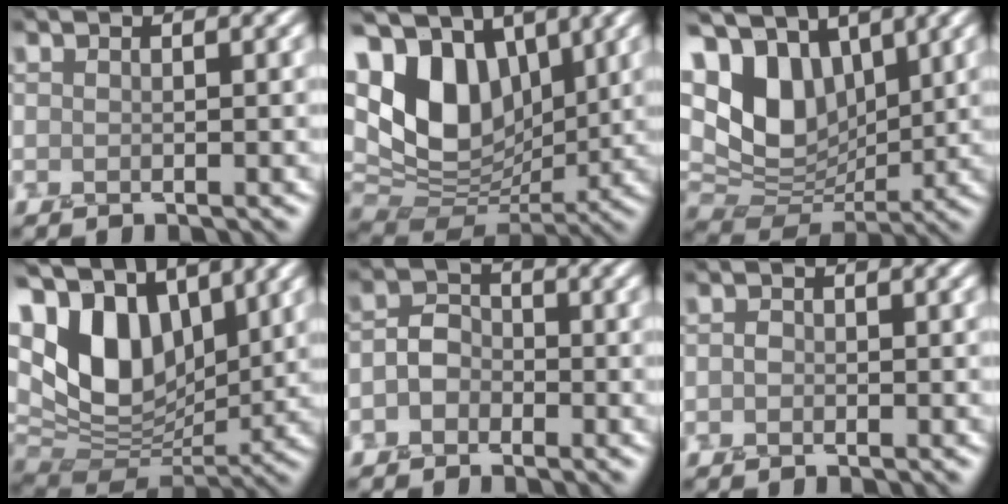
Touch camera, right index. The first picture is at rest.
{"total": 10.8, "force": [3.7, 7.0, 7.3], "torque": [-0.149, 0.001, 0.060]}
{"total": 9.5, "force": [3.8, 6.2, 6.1], "torque": [-0.140, -0.001, 0.064]}
{"total": 10.3, "force": [4.2, 6.2, 7.1], "torque": [-0.150, 0.000, 0.069]}
{"total": 2.4, "force": [-0.9, 1.9, 1.2], "torque": [-0.020, 0.006, -0.025]}
{"total": 0.7, "force": [-0.2, 0.6, 0.4], "torque": [-0.006, -0.001, -0.007]}